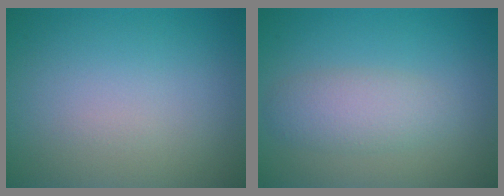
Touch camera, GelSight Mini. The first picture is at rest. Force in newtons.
{"total": 2.9, "press": 2.9, "slide": 0.2}